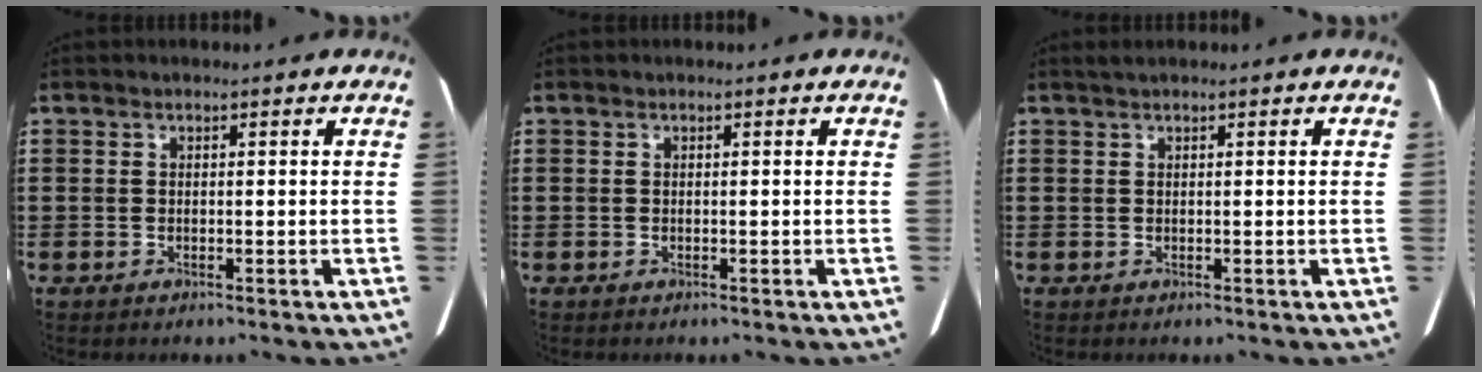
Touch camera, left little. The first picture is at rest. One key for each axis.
{"total": 0.0}
{"total": 0.6, "fx": 0.4, "fy": 0.0, "fz": 0.4, "tx": -0.009, "ty": 0.002, "tz": 0.008}